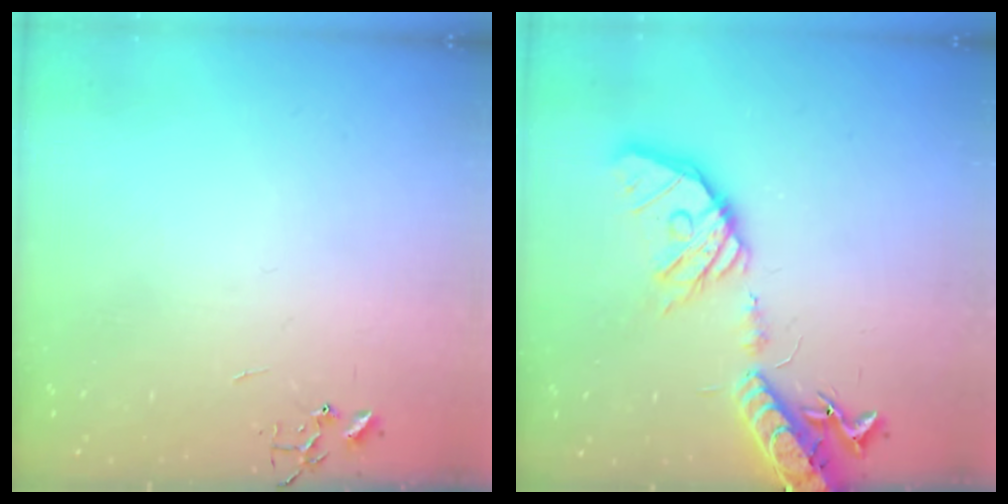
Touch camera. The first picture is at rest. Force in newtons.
{"total": 22.7, "press": 22.4, "slide": 3.7}